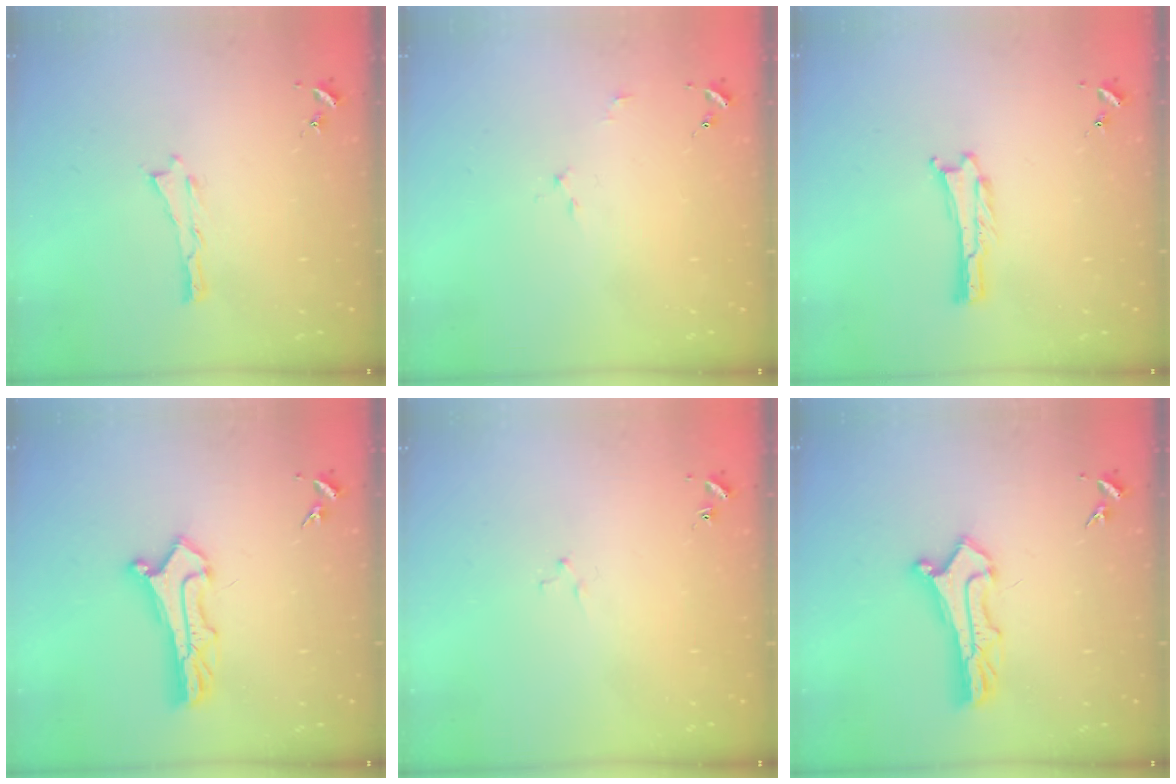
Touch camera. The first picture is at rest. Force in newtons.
{"total": 2.2, "press": 2.2, "slide": 0.2}
{"total": 0.0}
{"total": 4.3, "press": 4.3, "slide": 0.4}
{"total": 1.5, "press": 1.5, "slide": 0.2}
{"total": 4.3, "press": 4.3, "slide": 0.4}